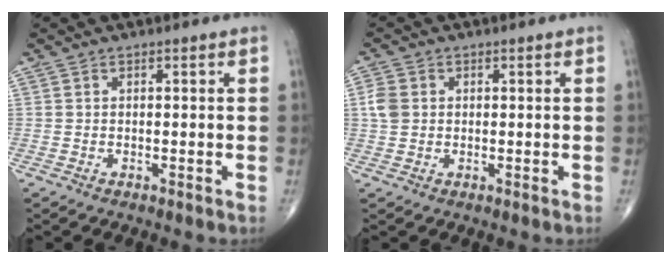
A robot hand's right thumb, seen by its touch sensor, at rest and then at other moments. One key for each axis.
{"total": 3.6, "fx": 0.5, "fy": 2.9, "fz": 2.0, "tx": -0.042, "ty": 0.005, "tz": 0.007}